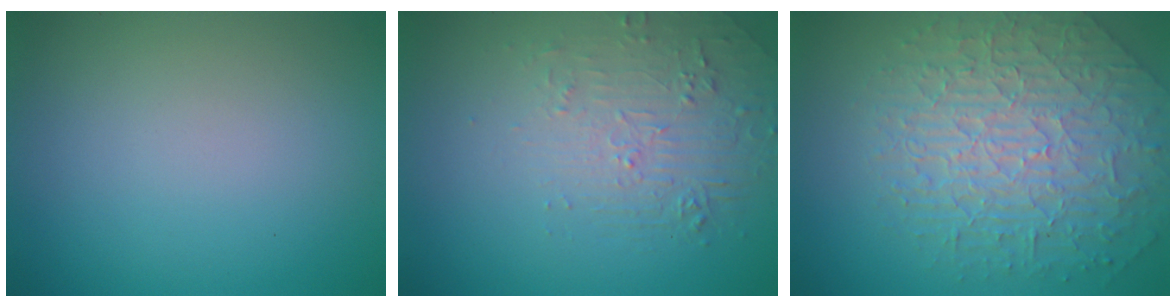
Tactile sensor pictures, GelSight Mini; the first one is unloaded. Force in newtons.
{"total": 2.2, "press": 1.3, "slide": 1.8}
{"total": 6.1, "press": 5.3, "slide": 3.1}